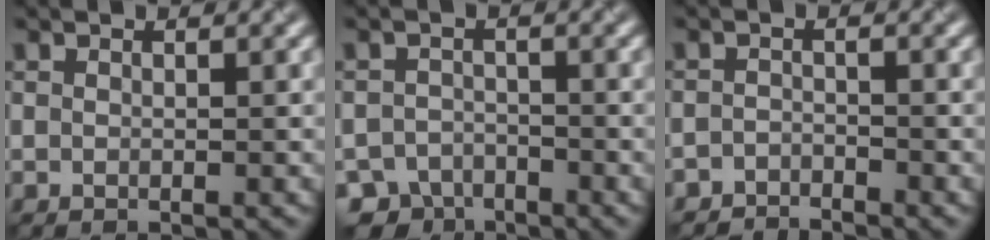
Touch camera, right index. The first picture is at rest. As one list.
[{"total": 4.8, "force": [-3.9, 2.8, 0.8], "torque": [0.003, -0.003, -0.064]}, {"total": 2.3, "force": [-2.3, 0.4, -0.1], "torque": [0.006, 0.001, -0.047]}]